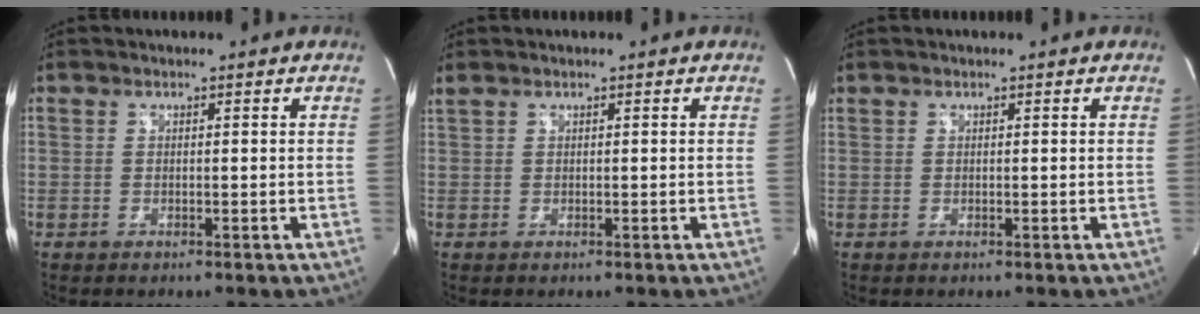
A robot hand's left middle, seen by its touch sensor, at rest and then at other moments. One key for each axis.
{"total": 0.9, "fx": 0.7, "fy": -0.2, "fz": 0.6, "tx": -0.033, "ty": 0.025, "tz": 0.022}
{"total": 0.0}